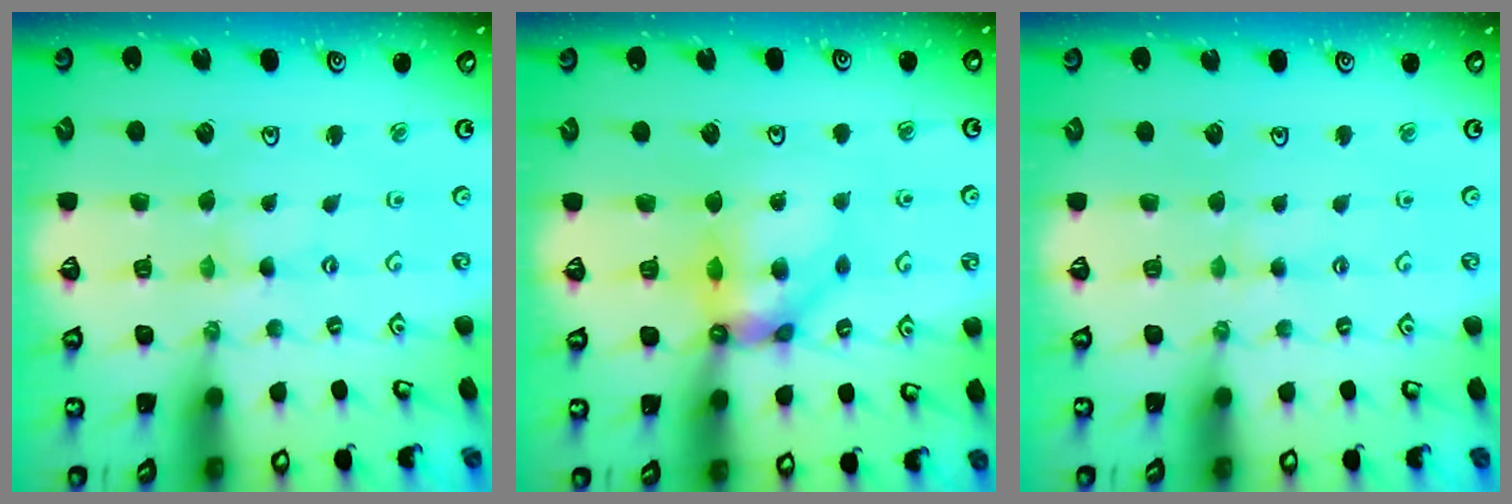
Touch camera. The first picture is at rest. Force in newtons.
{"total": 10.3, "press": 10.3, "slide": 1.0}
{"total": 1.6, "press": 1.6, "slide": 0.3}